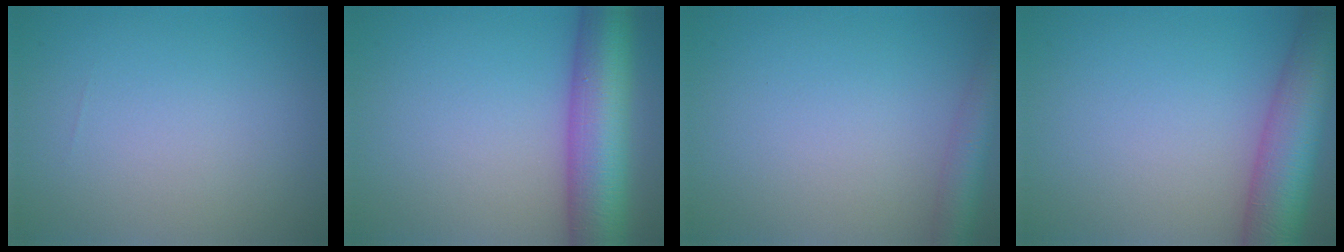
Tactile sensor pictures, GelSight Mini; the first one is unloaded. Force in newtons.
{"total": 9.4, "press": 9.4, "slide": 0.4}
{"total": 3.4, "press": 3.4, "slide": 0.2}
{"total": 8.5, "press": 8.5, "slide": 0.4}